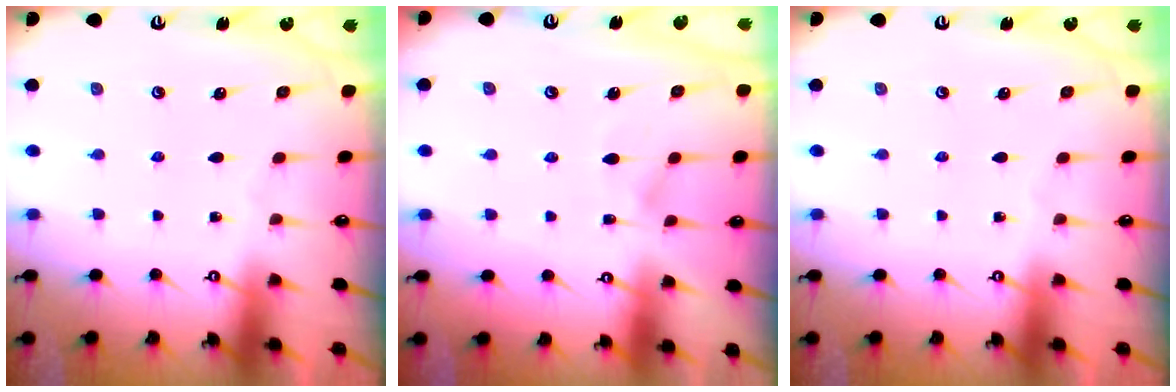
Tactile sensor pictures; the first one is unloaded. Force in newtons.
{"total": 4.4, "press": 4.4, "slide": 0.4}
{"total": 0.0}